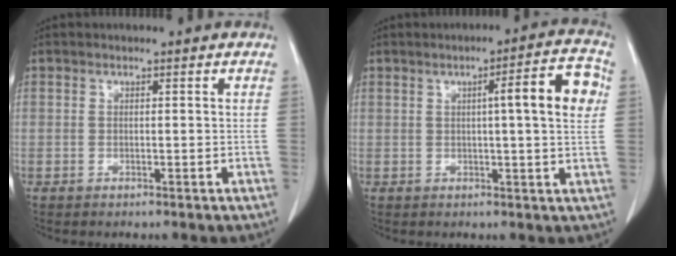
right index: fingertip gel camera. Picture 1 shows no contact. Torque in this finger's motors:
{"motor_torque": [0.52, 0.37, 0.36, 0.07]}